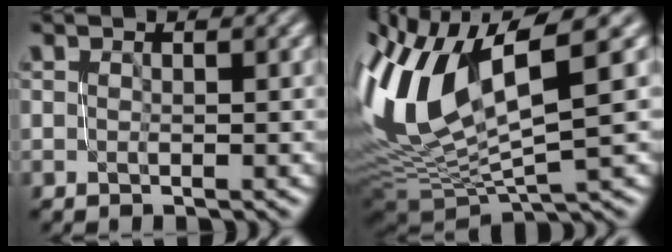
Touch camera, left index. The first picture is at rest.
{"total": 11.2, "force": [3.5, 4.5, 9.6], "torque": [-0.208, 0.005, 0.070]}